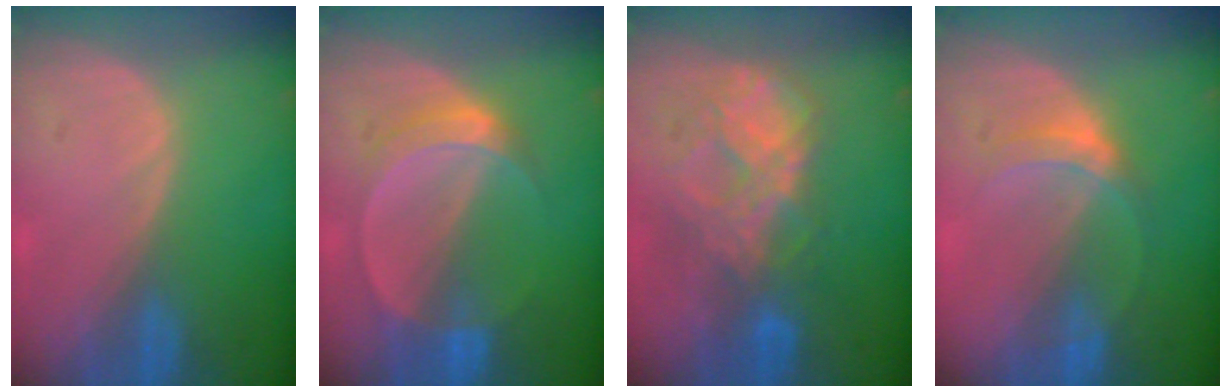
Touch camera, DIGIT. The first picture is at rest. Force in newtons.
{"total": 5.7, "press": 5.2, "slide": 2.3}
{"total": 8.7, "press": 7.5, "slide": 4.3}
{"total": 4.0, "press": 3.7, "slide": 1.6}